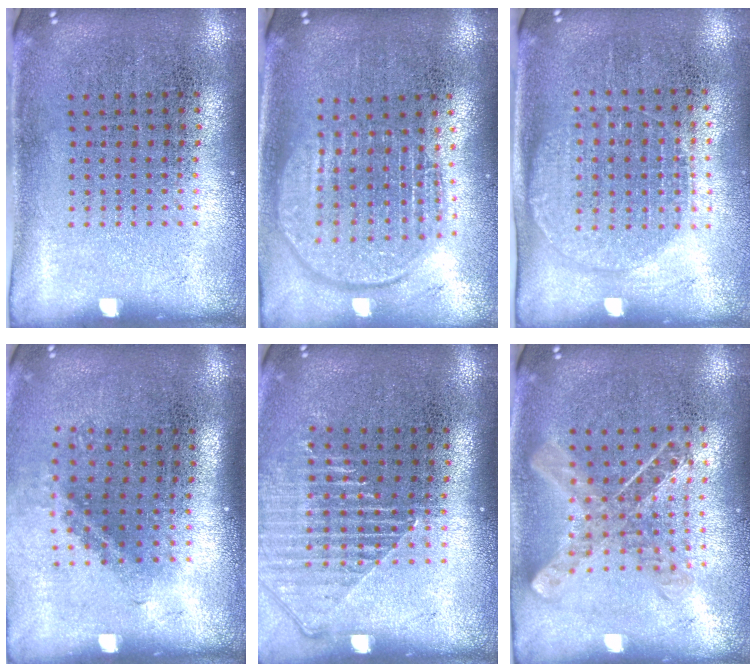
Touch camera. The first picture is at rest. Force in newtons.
{"total": 1.9, "press": 1.6, "slide": 1.0}
{"total": 1.3, "press": 1.2, "slide": 0.5}
{"total": 1.4, "press": 1.0, "slide": 1.1}
{"total": 1.4, "press": 1.3, "slide": 0.5}
{"total": 0.7, "press": 0.7, "slide": 0.1}